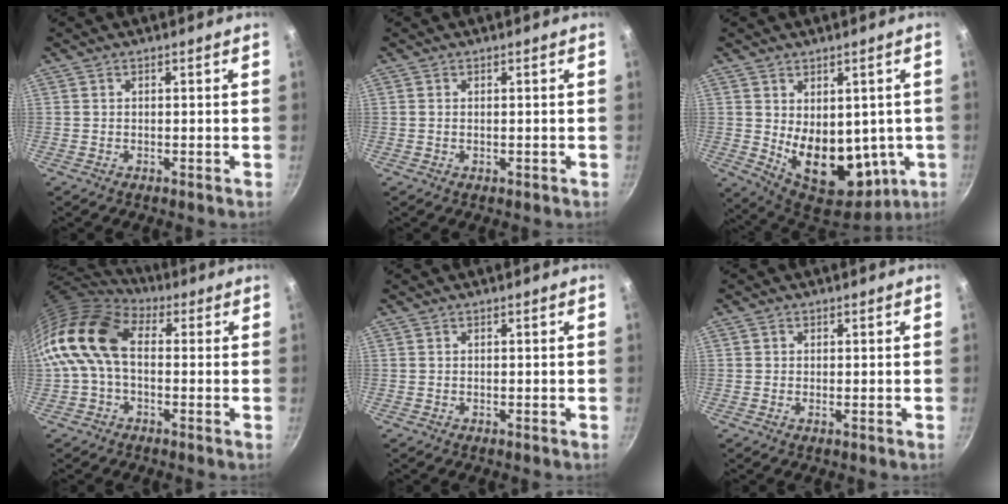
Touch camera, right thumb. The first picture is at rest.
{"total": 0.6, "force": [-0.1, 0.3, 0.5], "torque": [-0.007, 0.001, -0.002]}
{"total": 16.8, "force": [-0.4, 10.8, 12.8], "torque": [-0.156, -0.035, 0.027]}
{"total": 13.7, "force": [0.5, 9.0, 10.4], "torque": [-0.186, 0.028, -0.008]}
{"total": 0.0}
{"total": 0.7, "force": [0.1, 0.5, 0.4], "torque": [-0.007, 0.002, -0.001]}